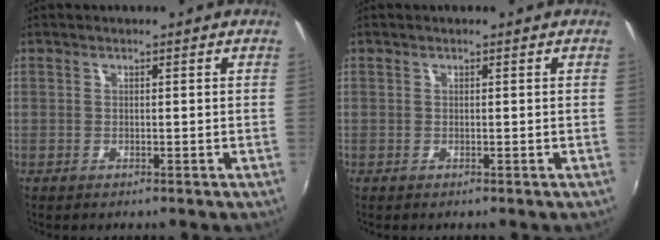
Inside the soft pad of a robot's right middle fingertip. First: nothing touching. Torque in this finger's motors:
{"motor_torque": [0.00, 0.00, 0.00, 0.00]}